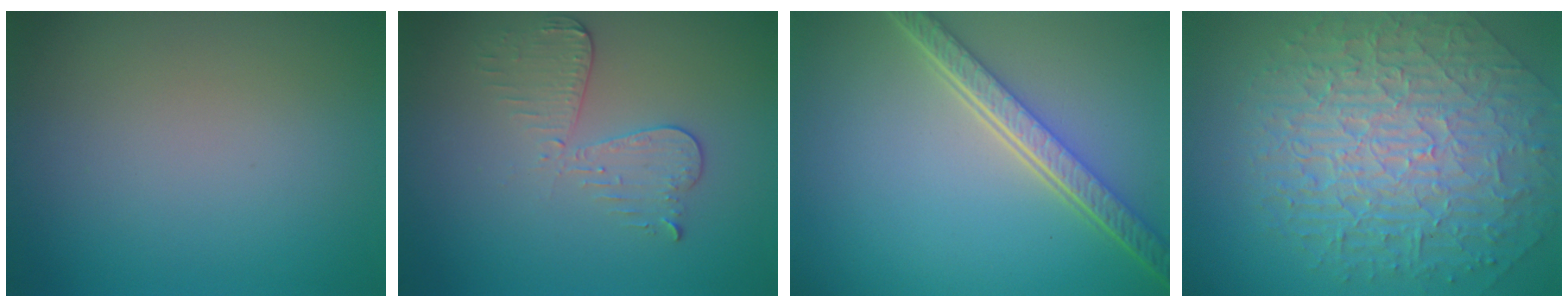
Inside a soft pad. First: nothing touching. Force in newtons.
{"total": 3.2, "press": 2.9, "slide": 1.3}
{"total": 5.6, "press": 4.0, "slide": 3.9}
{"total": 10.0, "press": 6.7, "slide": 7.5}